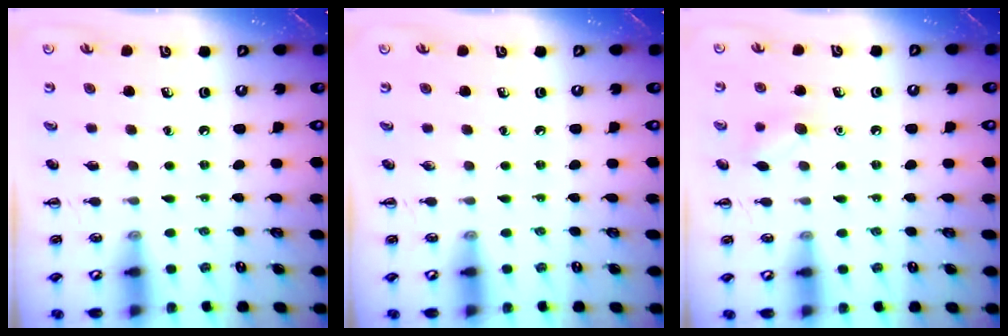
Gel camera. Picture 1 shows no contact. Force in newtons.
{"total": 0.0}
{"total": 7.8, "press": 7.7, "slide": 1.6}